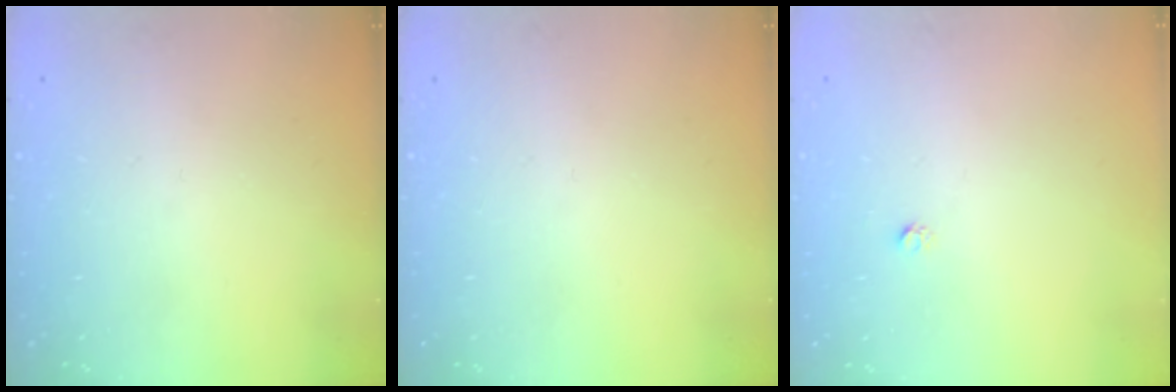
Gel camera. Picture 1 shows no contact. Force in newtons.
{"total": 0.0}
{"total": 1.6, "press": 1.5, "slide": 0.1}